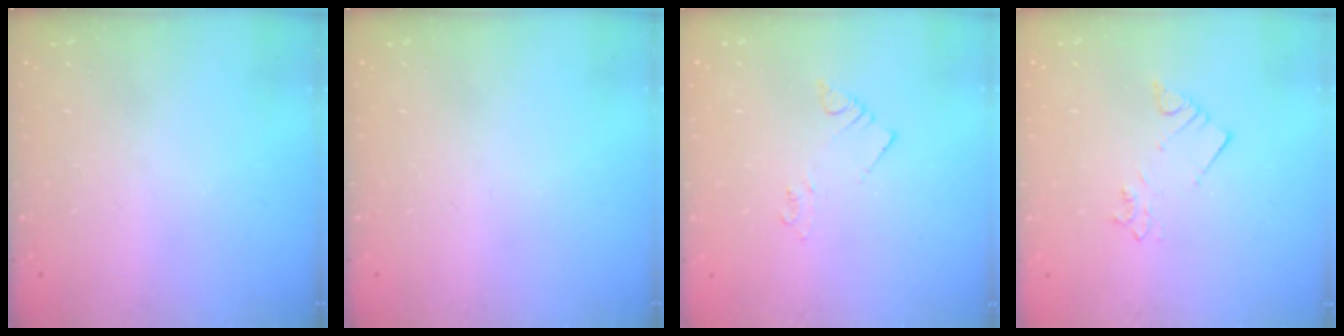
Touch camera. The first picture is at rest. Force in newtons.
{"total": 0.0}
{"total": 1.9, "press": 1.9, "slide": 0.3}
{"total": 2.3, "press": 2.3, "slide": 0.3}